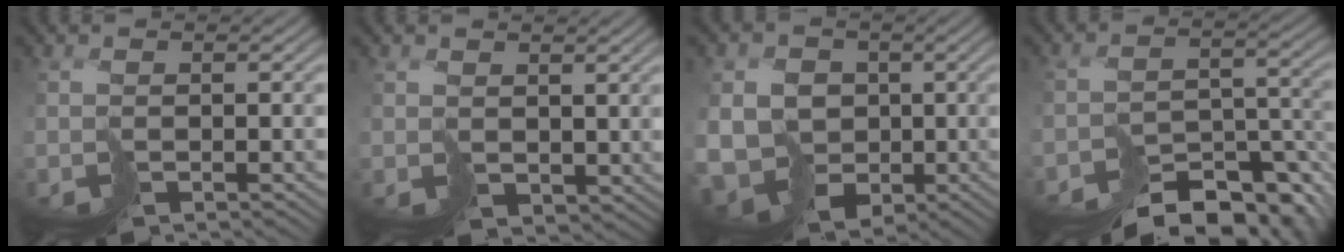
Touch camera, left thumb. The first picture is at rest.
{"total": 2.6, "force": [2.0, 1.4, 0.9], "torque": [-0.033, -0.005, 0.044]}
{"total": 11.2, "force": [-0.9, 10.0, 5.0], "torque": [-0.139, -0.027, -0.030]}
{"total": 12.0, "force": [-10.6, 4.1, 4.0], "torque": [-0.051, -0.011, -0.126]}